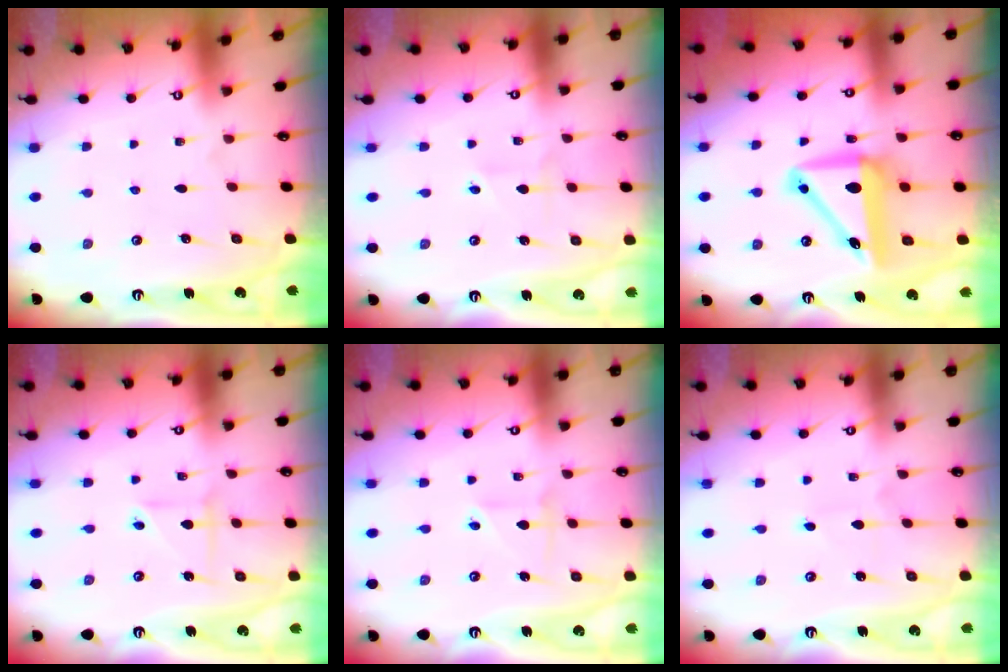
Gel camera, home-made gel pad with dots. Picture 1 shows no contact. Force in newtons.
{"total": 1.6, "press": 1.3, "slide": 0.9}
{"total": 10.5, "press": 9.8, "slide": 3.8}
{"total": 3.3, "press": 3.2, "slide": 0.4}
{"total": 2.5, "press": 2.3, "slide": 0.8}
{"total": 2.6, "press": 2.6, "slide": 0.2}